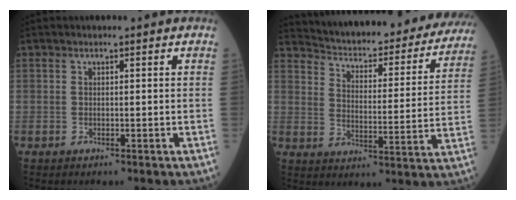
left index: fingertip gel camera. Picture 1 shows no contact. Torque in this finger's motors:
{"motor_torque": [0.07, -1.02, 0.28, 0.09]}